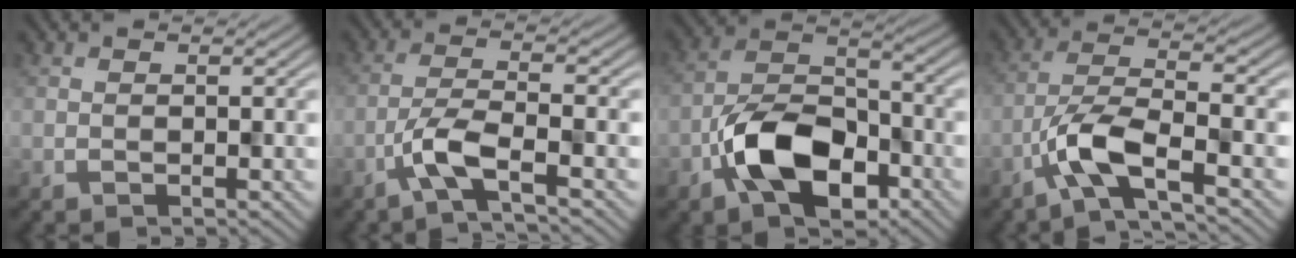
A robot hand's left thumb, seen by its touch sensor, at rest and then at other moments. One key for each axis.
{"total": 4.3, "fx": -2.5, "fy": 0.5, "fz": 3.4, "tx": -0.064, "ty": 0.008, "tz": -0.062}
{"total": 10.2, "fx": -4.9, "fy": 5.7, "fz": 6.9, "tx": -0.131, "ty": 0.006, "tz": -0.106}
{"total": 6.9, "fx": -3.9, "fy": 1.7, "fz": 5.4, "tx": -0.105, "ty": 0.007, "tz": -0.086}